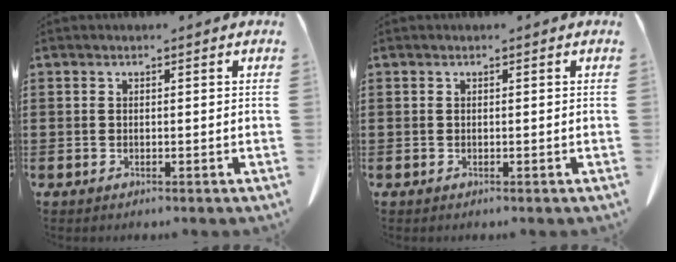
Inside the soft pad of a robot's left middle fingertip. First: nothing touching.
{"total": 0.0}